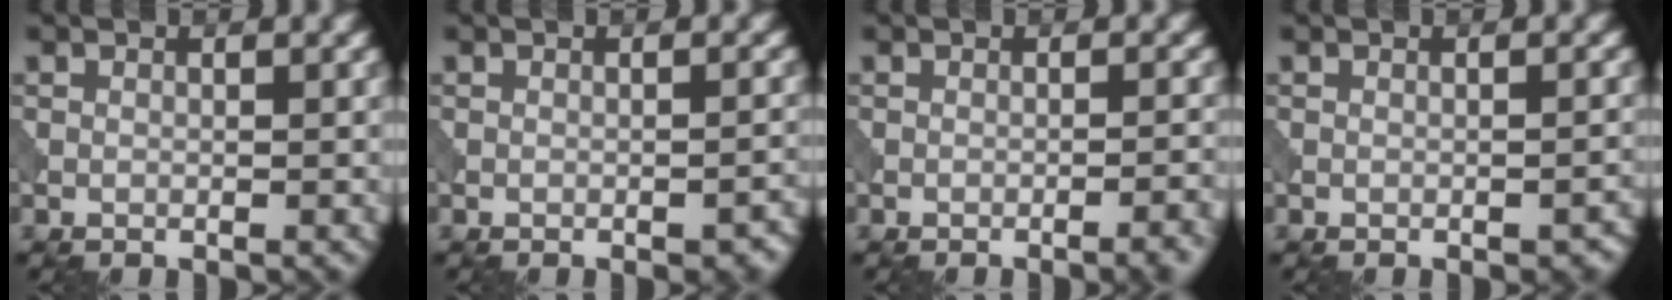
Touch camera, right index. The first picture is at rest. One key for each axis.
{"total": 2.1, "fx": -1.4, "fy": 0.6, "fz": 1.5, "tx": -0.018, "ty": 0.004, "tz": -0.015}
{"total": 2.2, "fx": -1.4, "fy": 0.4, "fz": 1.6, "tx": -0.015, "ty": 0.009, "tz": -0.024}
{"total": 1.6, "fx": -1.1, "fy": 0.5, "fz": 1.0, "tx": -0.012, "ty": 0.004, "tz": -0.010}